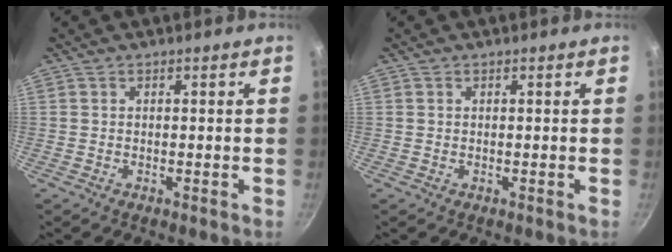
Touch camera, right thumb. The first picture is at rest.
{"total": 0.0}